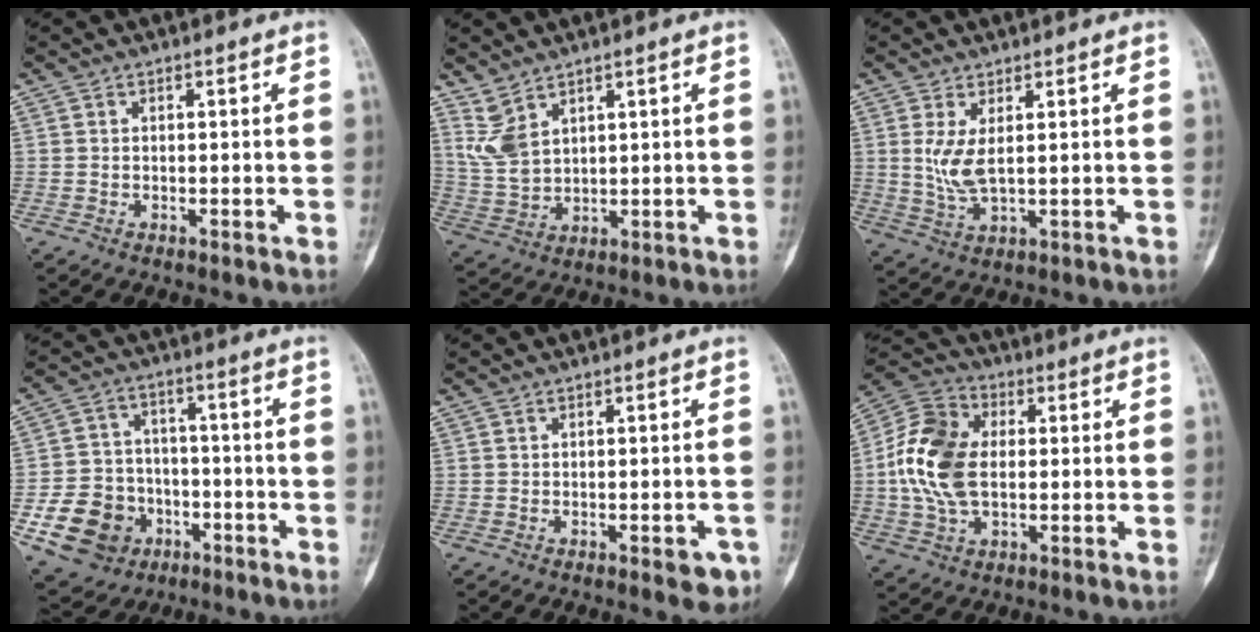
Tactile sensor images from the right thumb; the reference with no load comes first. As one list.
[{"total": 6.2, "force": [4.2, 2.8, 3.6], "torque": [-0.072, -0.021, 0.104]}, {"total": 5.3, "force": [1.3, 1.8, 4.8], "torque": [-0.111, -0.016, 0.035]}, {"total": 14.3, "force": [-5.6, 11.9, 5.5], "torque": [-0.082, 0.040, -0.082]}, {"total": 3.4, "force": [-1.5, 1.5, 2.7], "torque": [-0.014, 0.010, -0.011]}, {"total": 14.7, "force": [0.6, 9.3, 11.3], "torque": [-0.223, 0.017, 0.006]}]